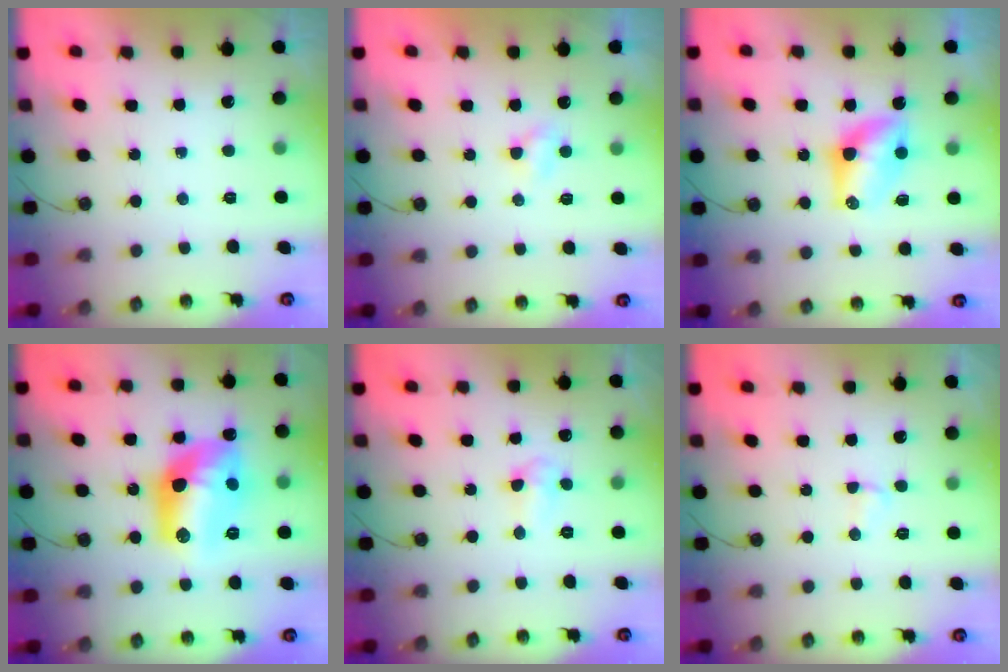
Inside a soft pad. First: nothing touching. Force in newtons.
{"total": 2.0, "press": 2.0, "slide": 0.3}
{"total": 8.2, "press": 8.2, "slide": 0.7}
{"total": 15.1, "press": 15.1, "slide": 0.8}
{"total": 3.2, "press": 3.2, "slide": 0.5}
{"total": 2.5, "press": 2.4, "slide": 0.7}